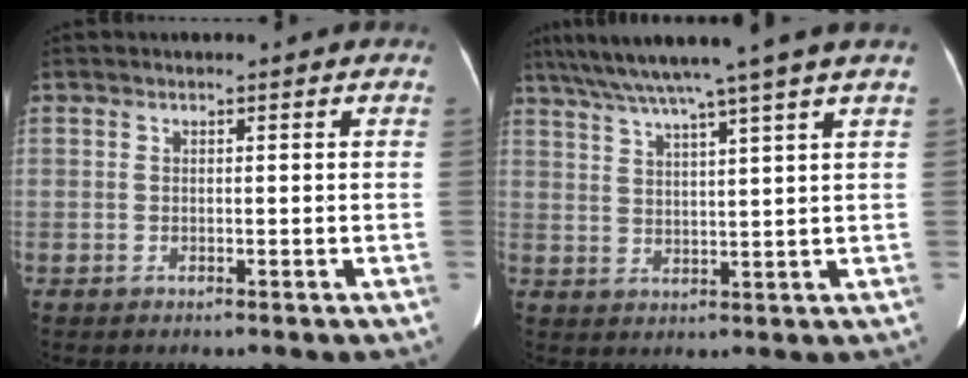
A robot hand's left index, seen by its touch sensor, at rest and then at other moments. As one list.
[{"total": 11.6, "force": [9.4, -2.3, 6.4], "torque": [-0.106, 0.011, 0.142]}]